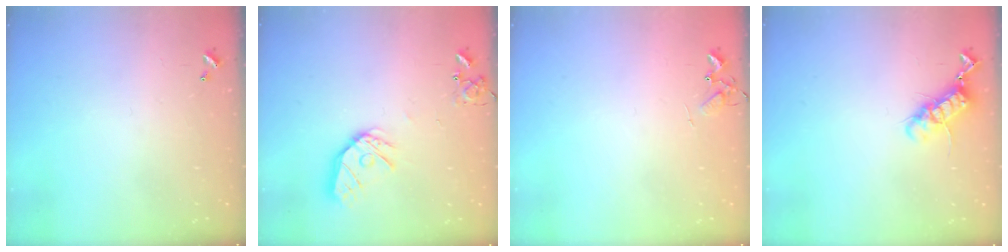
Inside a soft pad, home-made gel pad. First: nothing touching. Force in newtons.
{"total": 14.1, "press": 14.0, "slide": 1.7}
{"total": 5.9, "press": 5.9, "slide": 0.3}
{"total": 11.7, "press": 11.7, "slide": 0.9}